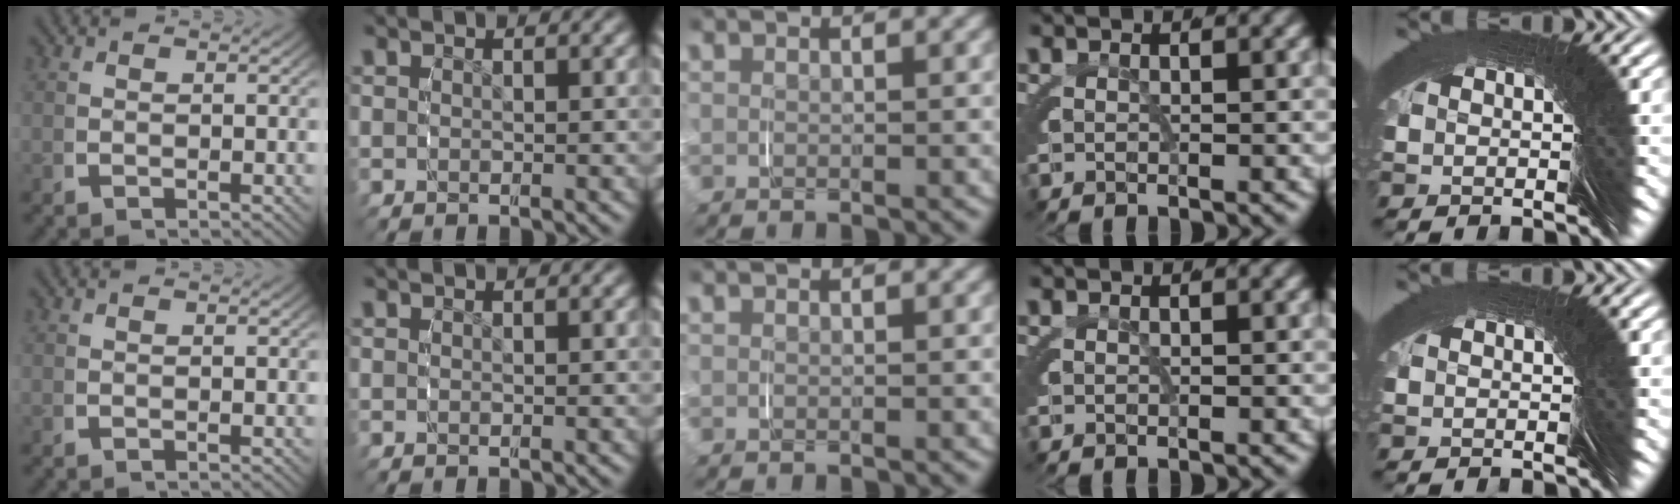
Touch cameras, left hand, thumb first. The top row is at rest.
{}